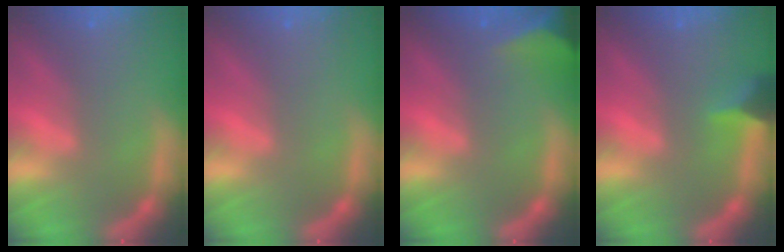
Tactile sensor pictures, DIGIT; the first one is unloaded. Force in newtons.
{"total": 0.0}
{"total": 8.9}
{"total": 2.9}